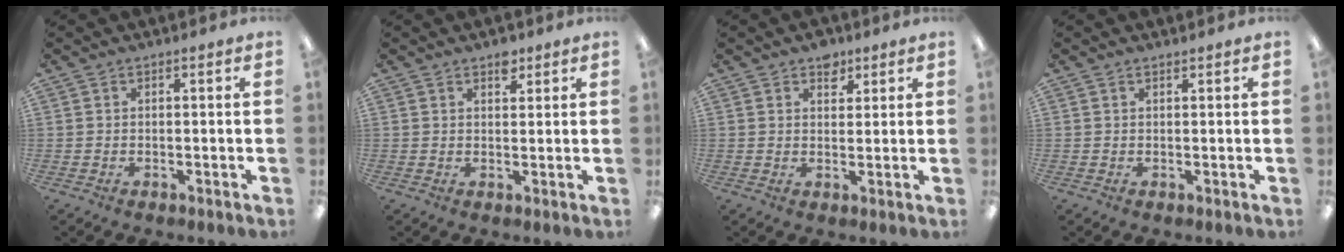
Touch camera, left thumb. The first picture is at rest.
{"total": 3.0, "force": [2.2, 1.6, 1.3], "torque": [-0.003, -0.008, 0.035]}
{"total": 4.1, "force": [2.9, 2.6, 1.4], "torque": [-0.003, -0.010, 0.048]}
{"total": 0.6, "force": [0.5, 0.1, 0.0], "torque": [-0.002, 0.001, 0.010]}